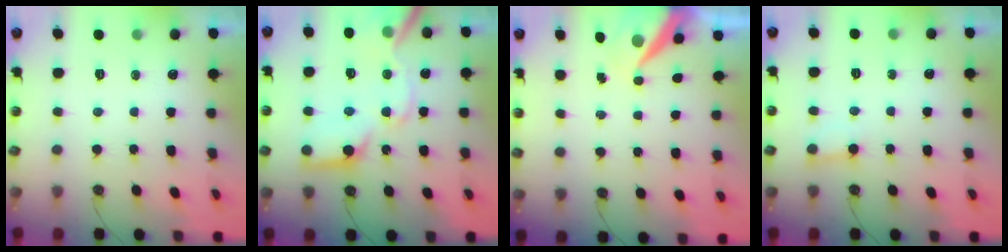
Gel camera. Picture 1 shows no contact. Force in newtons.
{"total": 19.7, "press": 19.5, "slide": 2.7}
{"total": 8.6, "press": 8.5, "slide": 1.1}
{"total": 3.7, "press": 3.7, "slide": 0.3}